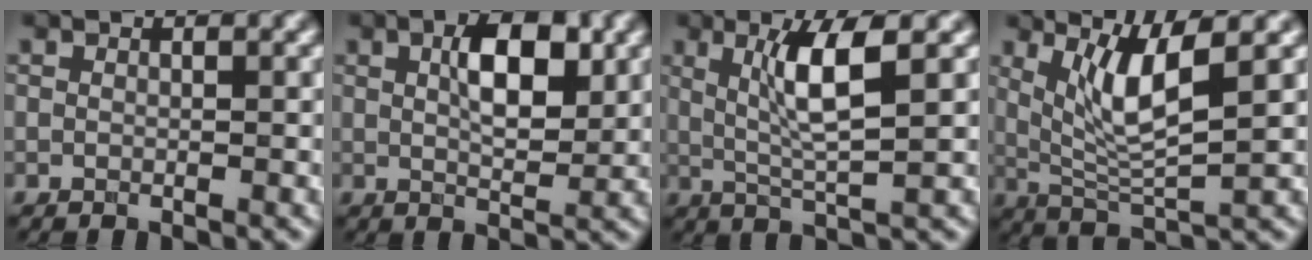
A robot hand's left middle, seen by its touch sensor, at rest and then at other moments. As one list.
[{"total": 4.6, "force": [1.0, 1.8, 4.1], "torque": [-0.072, 0.009, 0.029]}, {"total": 4.7, "force": [1.0, 0.5, 4.5], "torque": [-0.091, 0.002, 0.038]}, {"total": 5.3, "force": [1.7, 1.0, 4.8], "torque": [-0.092, -0.008, 0.052]}]